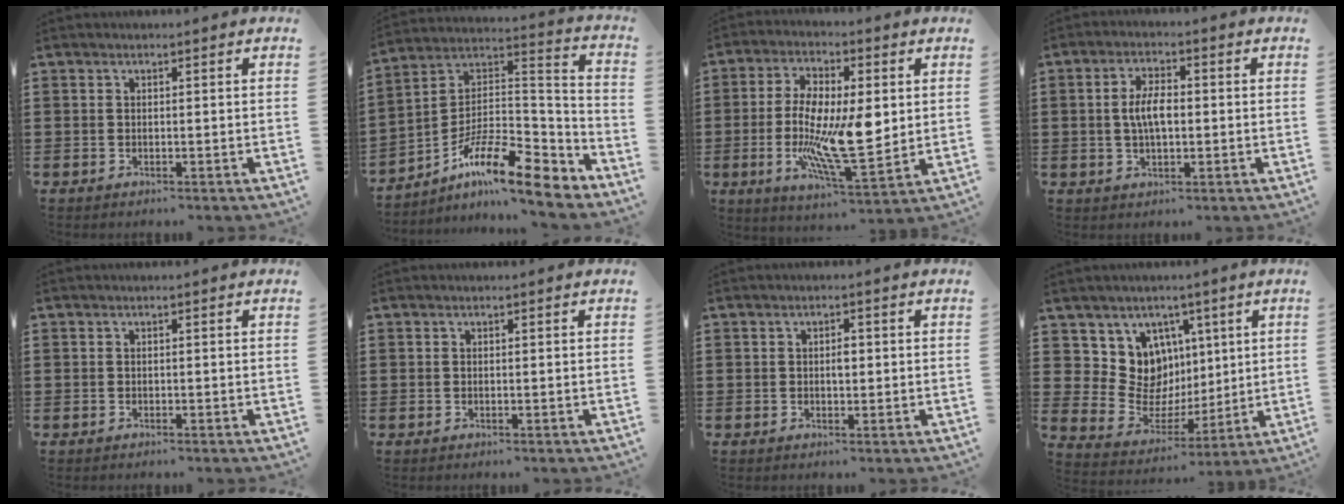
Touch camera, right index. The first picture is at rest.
{"total": 13.5, "force": [-9.5, 3.6, 8.9], "torque": [-0.159, 0.020, -0.176]}
{"total": 12.9, "force": [-0.4, 4.7, 12.0], "torque": [-0.238, -0.013, -0.006]}
{"total": 5.0, "force": [0.0, 2.1, 4.6], "torque": [-0.093, 0.004, -0.005]}
{"total": 0.0}
{"total": 0.0}
{"total": 1.7, "force": [0.1, 0.8, 1.5], "torque": [-0.031, 0.003, 0.001]}
{"total": 10.1, "force": [2.7, 9.4, 2.7], "torque": [-0.077, -0.028, 0.060]}